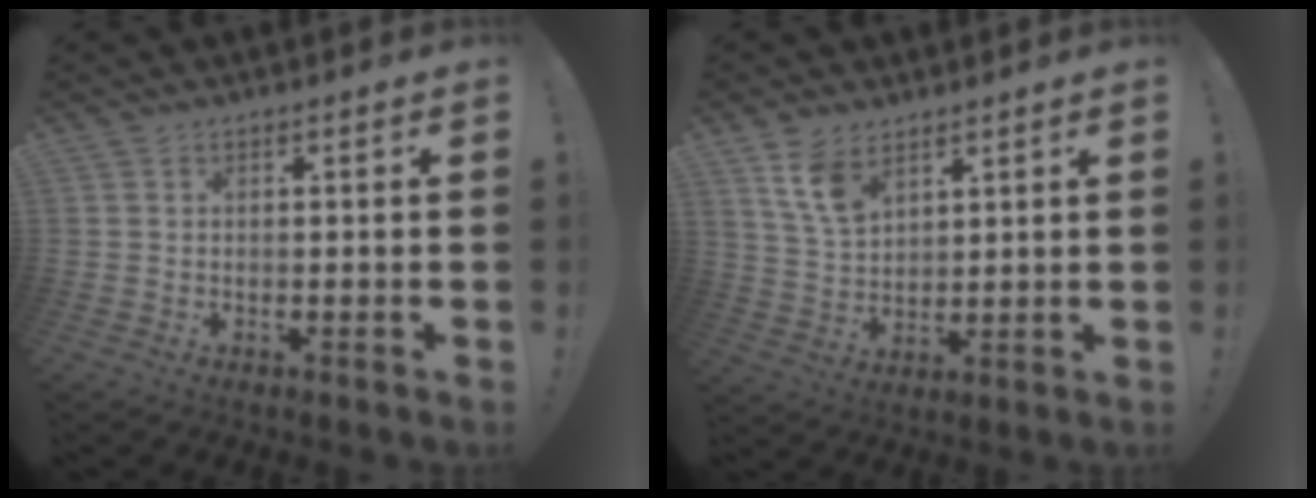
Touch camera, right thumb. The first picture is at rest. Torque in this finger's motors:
{"motor_torque": [-0.29, 0.42, 0.43, 0.60, 0.21]}